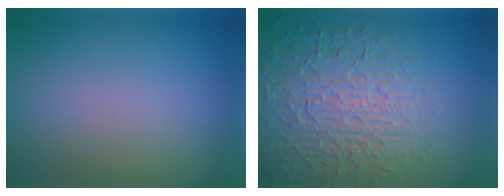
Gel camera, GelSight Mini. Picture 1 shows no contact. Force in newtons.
{"total": 6.8, "press": 6.6, "slide": 1.7}